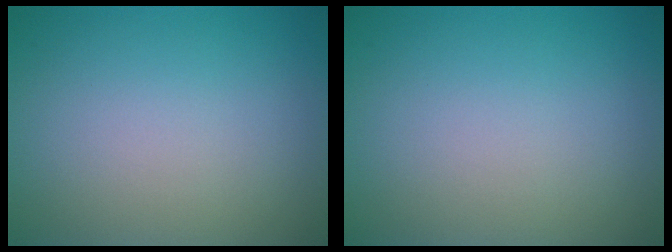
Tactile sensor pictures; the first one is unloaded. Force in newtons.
{"total": 0.0}